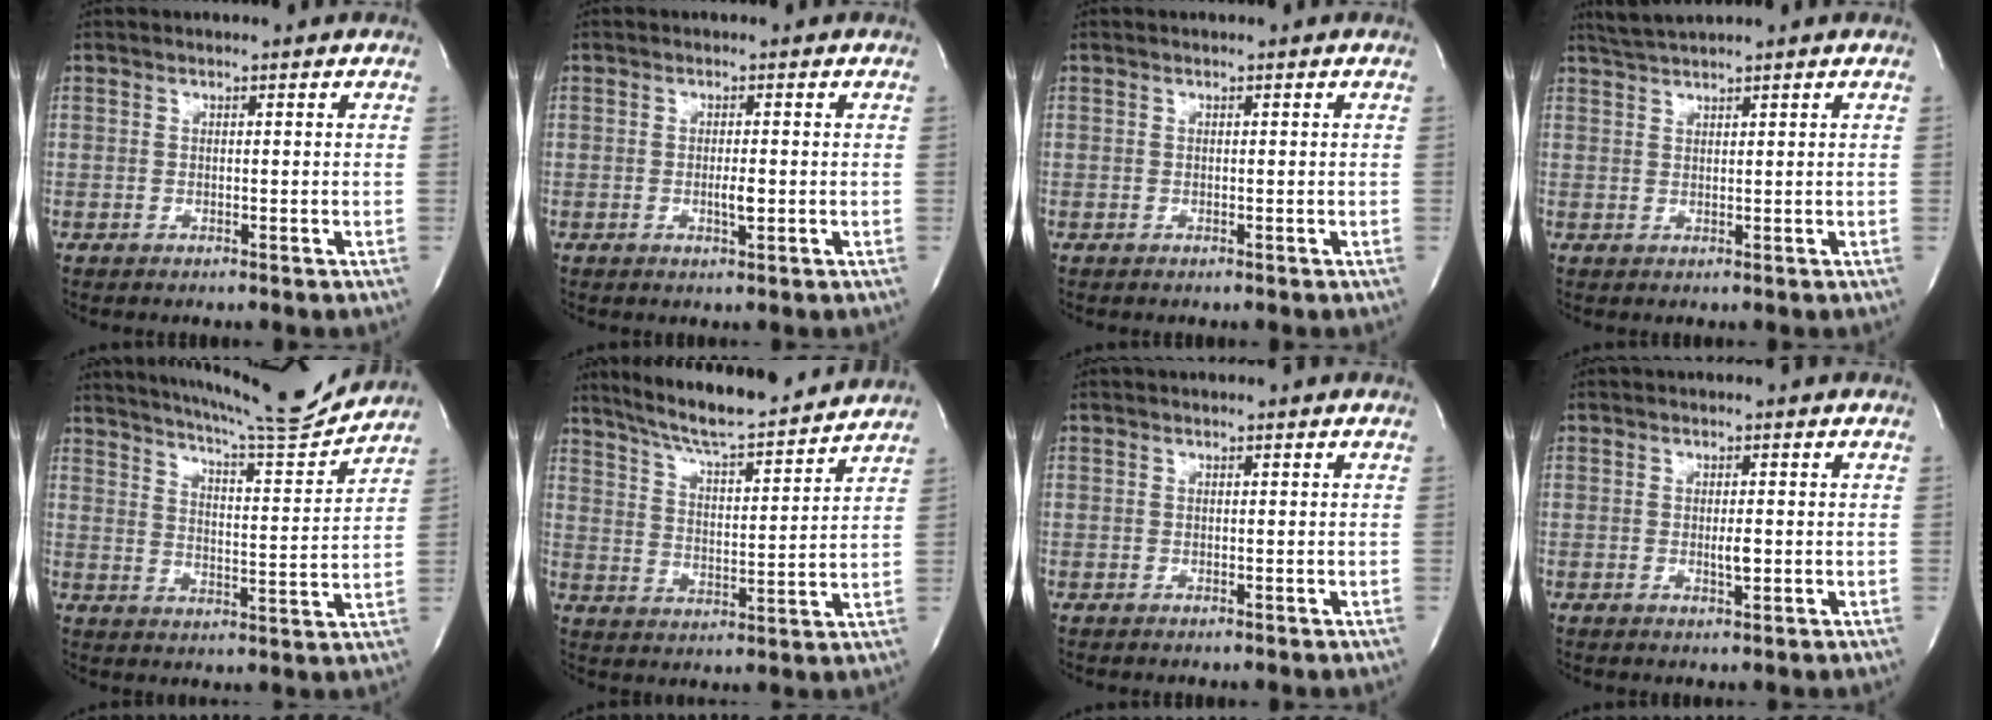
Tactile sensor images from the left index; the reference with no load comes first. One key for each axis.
{"total": 1.7, "fx": -0.6, "fy": 0.3, "fz": 1.6, "tx": -0.030, "ty": -0.007, "tz": -0.009}
{"total": 0.0}
{"total": 4.2, "fx": 3.8, "fy": -0.6, "fz": 1.7, "tx": -0.033, "ty": 0.019, "tz": 0.073}
{"total": 14.7, "fx": 13.9, "fy": -0.7, "fz": 4.7, "tx": -0.083, "ty": -0.041, "tz": 0.195}
{"total": 16.6, "fx": 15.0, "fy": 1.3, "fz": 6.9, "tx": -0.118, "ty": 0.000, "tz": 0.226}
{"total": 0.0}
{"total": 1.6, "fx": -0.4, "fy": 0.4, "fz": 1.5, "tx": -0.029, "ty": -0.007, "tz": -0.006}